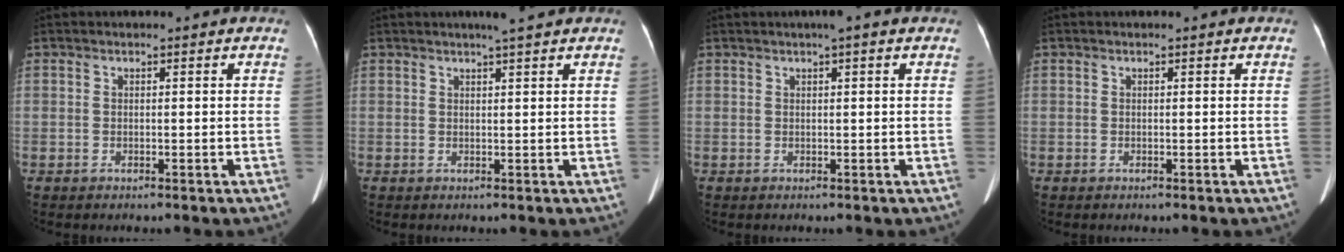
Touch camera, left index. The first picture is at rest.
{"total": 2.8, "force": [2.3, -0.3, 1.6], "torque": [-0.024, 0.007, 0.033]}
{"total": 1.7, "force": [0.9, 0.0, 1.4], "torque": [-0.024, 0.010, 0.013]}
{"total": 0.0}